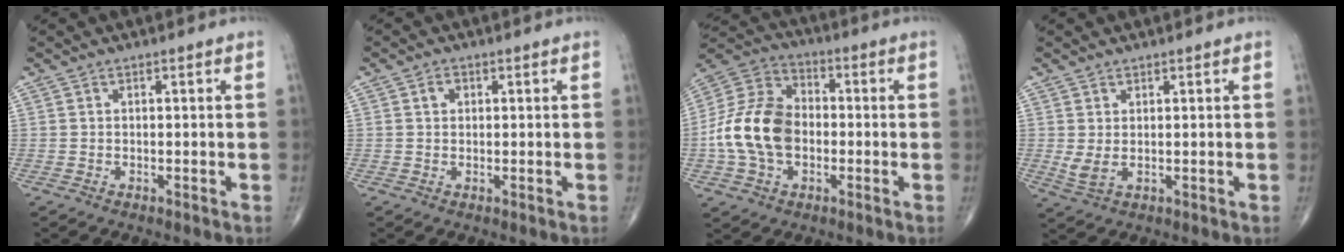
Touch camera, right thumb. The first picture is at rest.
{"total": 1.8, "force": [0.5, 1.4, 0.9], "torque": [-0.012, 0.003, 0.007]}
{"total": 15.5, "force": [-2.1, 10.9, 10.9], "torque": [-0.200, 0.033, -0.044]}
{"total": 2.9, "force": [0.5, 1.5, 2.4], "torque": [-0.054, -0.005, 0.018]}